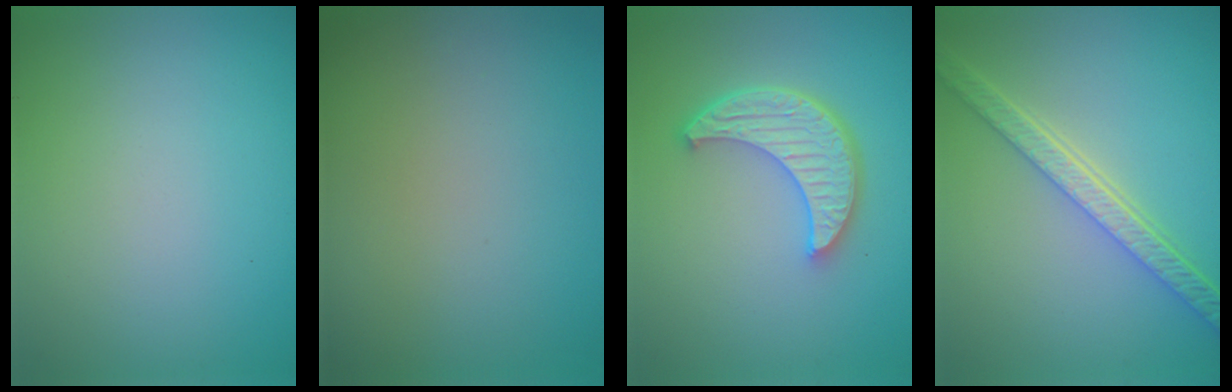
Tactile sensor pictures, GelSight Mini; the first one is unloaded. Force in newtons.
{"total": 0.0}
{"total": 5.6, "press": 4.3, "slide": 3.7}
{"total": 5.1, "press": 4.0, "slide": 3.1}